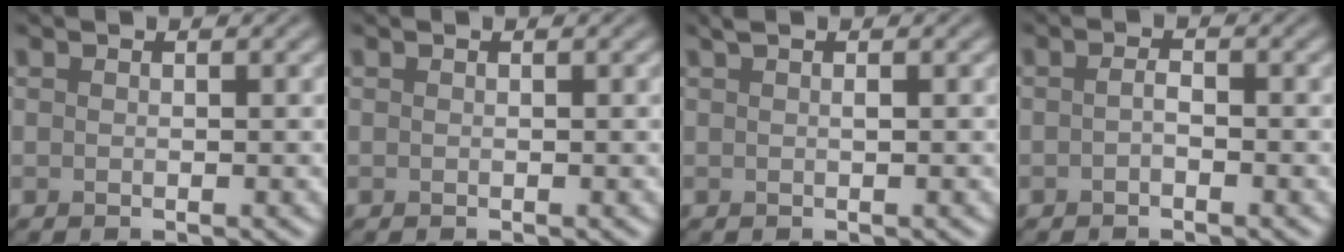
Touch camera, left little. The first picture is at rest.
{"total": 0.0}
{"total": 1.0, "force": [0.5, 0.2, 0.8], "torque": [-0.017, 0.004, 0.009]}
{"total": 0.7, "force": [-0.4, 0.2, 0.5], "torque": [-0.013, 0.001, -0.008]}